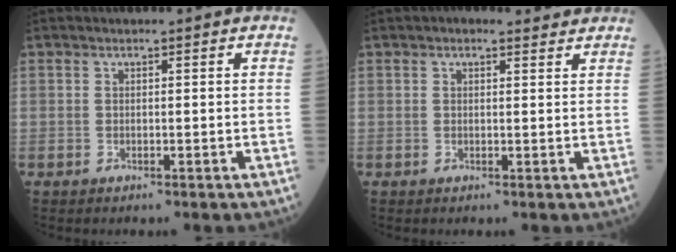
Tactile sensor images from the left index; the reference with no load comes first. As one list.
[{"total": 2.5, "force": [2.0, 1.0, 0.9], "torque": [-0.009, 0.016, 0.023]}]